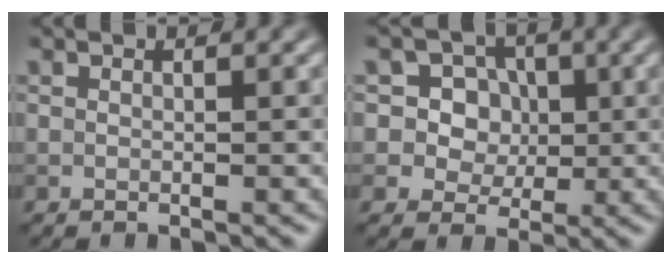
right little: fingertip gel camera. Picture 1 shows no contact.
{"total": 7.5, "force": [2.5, 6.4, 2.9], "torque": [-0.047, 0.020, 0.029]}